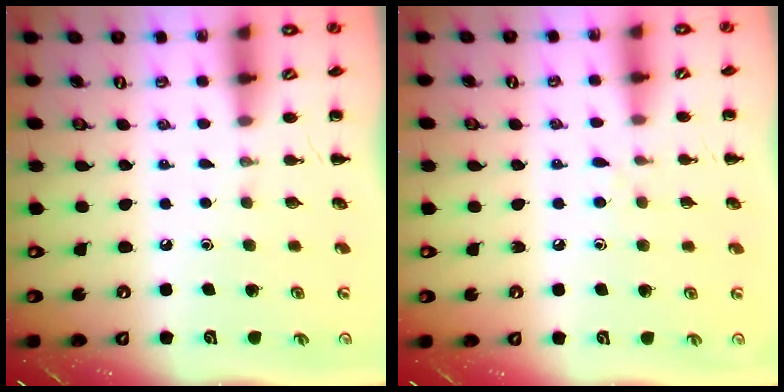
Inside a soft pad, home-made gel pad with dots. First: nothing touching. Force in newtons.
{"total": 4.3, "press": 4.0, "slide": 1.7}